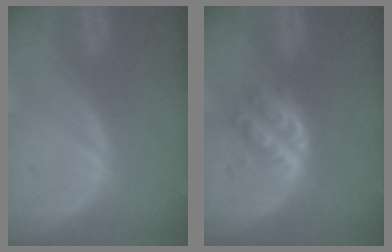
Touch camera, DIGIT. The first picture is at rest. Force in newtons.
{"total": 4.9, "press": 4.4, "slide": 2.2}